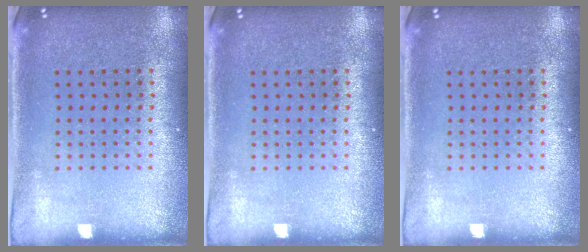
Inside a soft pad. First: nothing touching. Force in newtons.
{"total": 0.0}
{"total": 0.0}